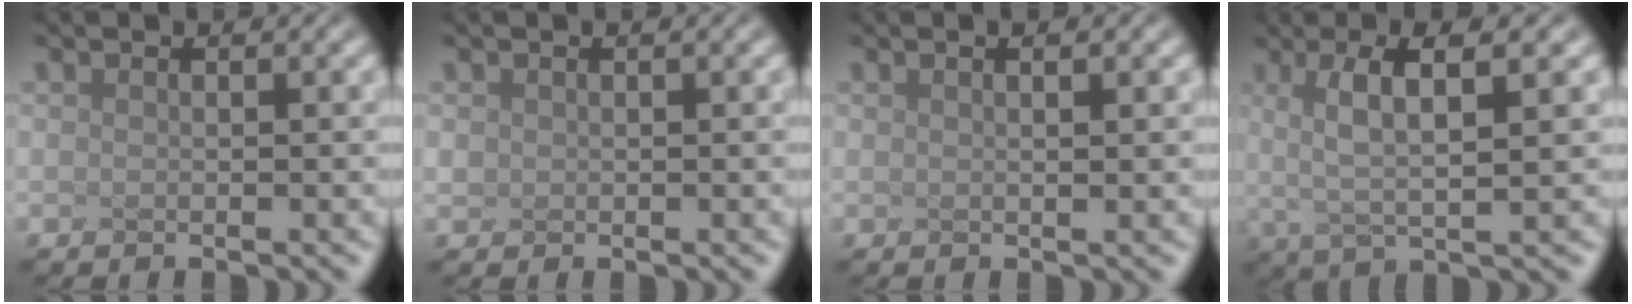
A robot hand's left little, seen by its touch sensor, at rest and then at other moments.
{"total": 1.8, "force": [-0.6, -1.1, -1.3], "torque": [-0.011, -0.006, 0.025]}
{"total": 1.5, "force": [0.6, 0.5, 1.2], "torque": [-0.013, 0.019, 0.001]}
{"total": 4.3, "force": [0.5, 0.1, 4.3], "torque": [-0.112, 0.002, 0.047]}